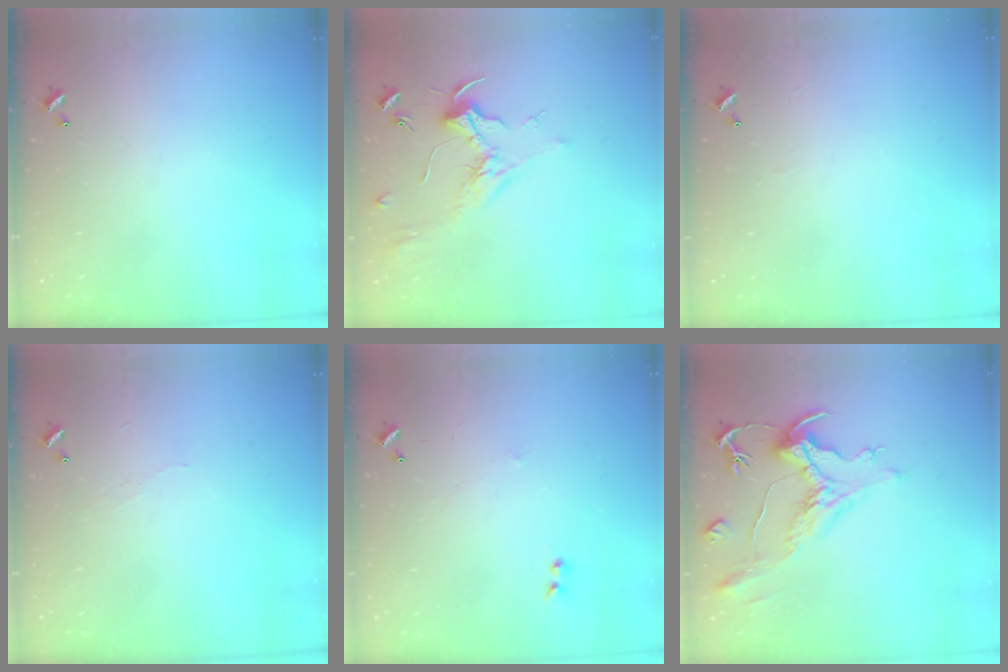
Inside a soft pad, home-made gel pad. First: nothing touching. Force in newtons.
{"total": 1.8, "press": 1.7, "slide": 0.6}
{"total": 2.6, "press": 2.6, "slide": 0.4}
{"total": 2.0, "press": 1.9, "slide": 0.4}
{"total": 1.2, "press": 1.2, "slide": 0.3}
{"total": 1.6, "press": 0.0, "slide": 1.6}